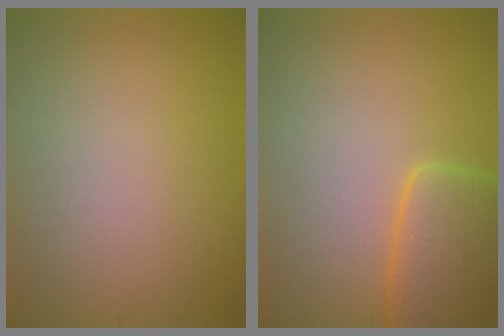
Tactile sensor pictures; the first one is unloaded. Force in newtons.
{"total": 5.6, "press": 5.6, "slide": 0.4}